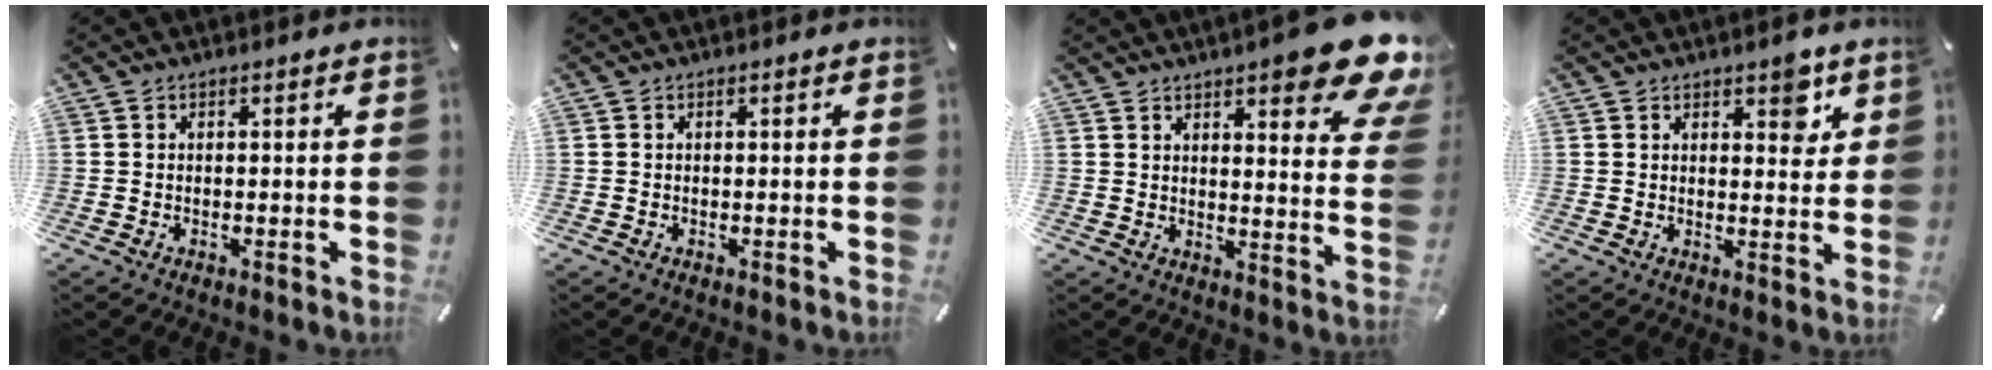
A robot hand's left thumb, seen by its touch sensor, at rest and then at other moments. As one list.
[{"total": 0.0}, {"total": 14.4, "force": [9.7, 3.6, 10.0], "torque": [-0.140, -0.067, 0.162]}, {"total": 5.3, "force": [3.4, 2.9, 2.9], "torque": [-0.010, -0.024, 0.048]}]